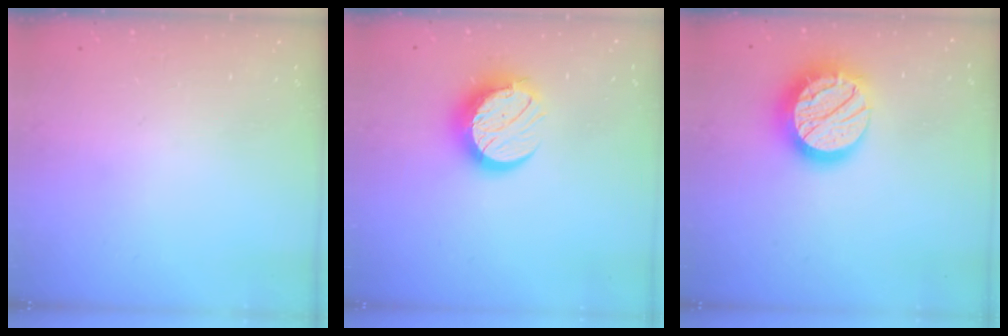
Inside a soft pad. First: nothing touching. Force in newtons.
{"total": 12.3, "press": 12.2, "slide": 0.9}
{"total": 20.4, "press": 20.4, "slide": 1.5}